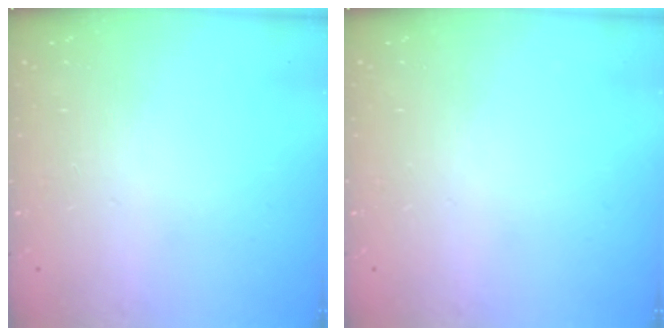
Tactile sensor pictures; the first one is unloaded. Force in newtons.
{"total": 0.0}